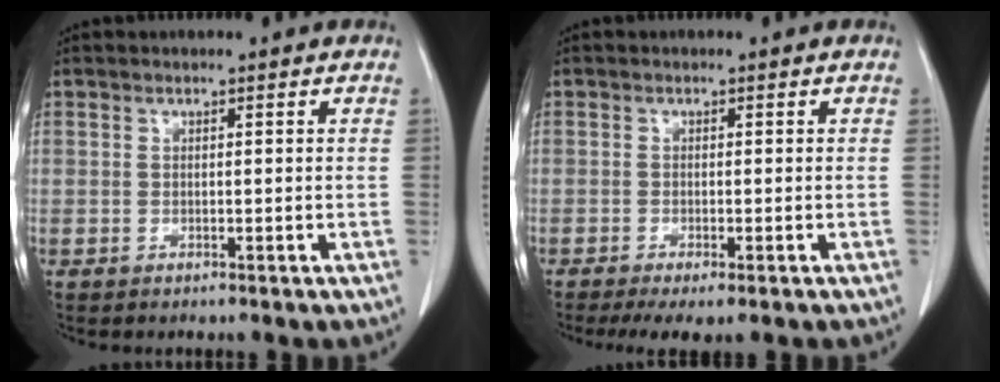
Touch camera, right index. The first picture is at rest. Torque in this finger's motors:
{"motor_torque": [0.77, -0.80, 0.35, 0.11]}